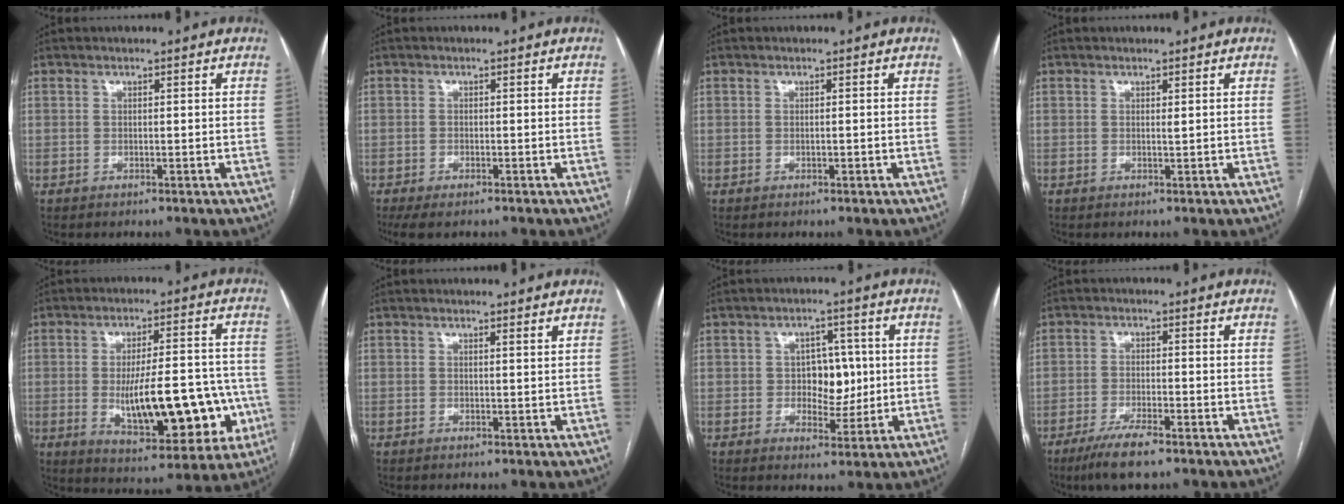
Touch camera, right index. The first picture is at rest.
{"total": 3.5, "force": [-2.4, 1.4, 2.1], "torque": [-0.042, -0.008, -0.033]}
{"total": 0.5, "force": [-0.1, 0.1, 0.5], "torque": [-0.012, -0.001, 0.001]}
{"total": 0.0}
{"total": 17.8, "force": [-3.5, 6.0, 16.4], "torque": [-0.225, 0.014, -0.034]}
{"total": 0.9, "force": [0.9, 0.0, 0.3], "torque": [-0.013, -0.002, 0.009]}
{"total": 6.1, "force": [0.3, 4.2, 4.5], "torque": [-0.058, 0.014, 0.011]}
{"total": 6.3, "force": [-4.4, 0.7, 4.5], "torque": [-0.089, -0.014, -0.079]}